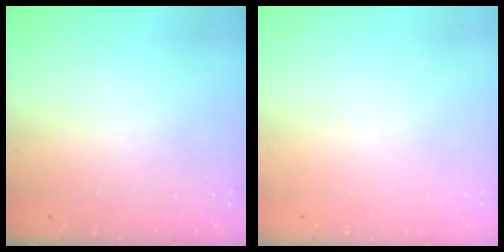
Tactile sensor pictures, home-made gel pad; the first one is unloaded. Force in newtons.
{"total": 0.0}